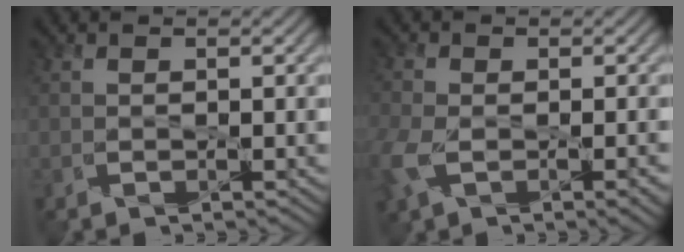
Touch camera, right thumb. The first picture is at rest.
{"total": 7.3, "force": [-2.5, 4.0, 5.5], "torque": [-0.130, -0.017, -0.048]}